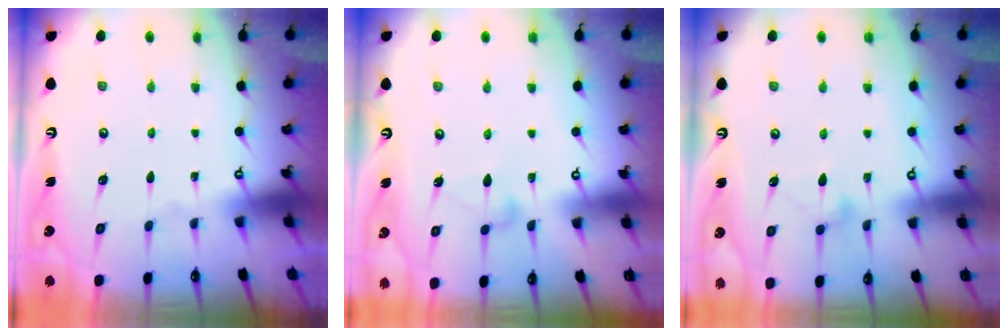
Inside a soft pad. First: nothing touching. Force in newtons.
{"total": 6.0, "press": 6.0, "slide": 0.4}
{"total": 11.3, "press": 11.2, "slide": 0.6}